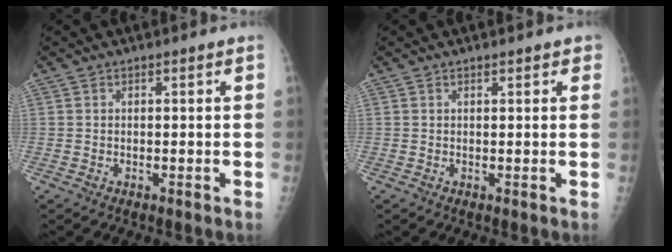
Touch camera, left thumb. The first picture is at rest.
{"total": 1.2, "force": [0.8, 0.6, 0.7], "torque": [0.000, -0.002, 0.007]}